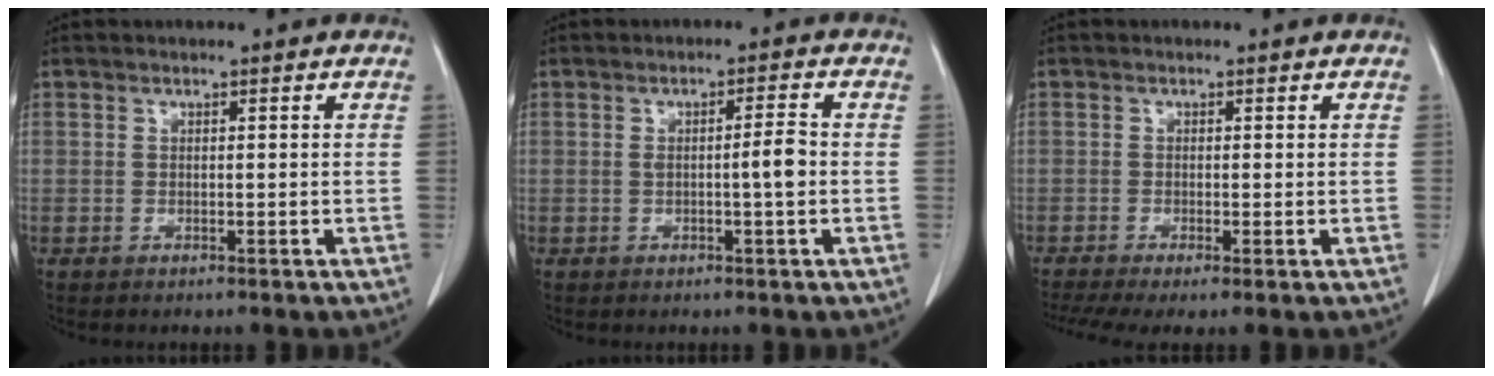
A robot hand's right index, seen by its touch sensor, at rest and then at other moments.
{"total": 3.3, "force": [-0.3, 0.1, 3.2], "torque": [-0.054, 0.001, -0.006]}
{"total": 6.0, "force": [-3.7, 1.5, 4.5], "torque": [-0.080, -0.013, -0.067]}